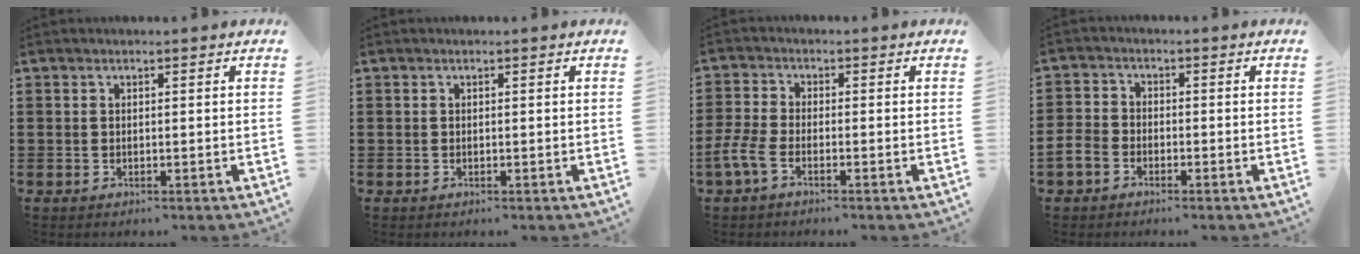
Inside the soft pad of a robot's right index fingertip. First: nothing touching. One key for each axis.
{"total": 0.0}
{"total": 3.5, "fx": -2.1, "fy": 1.1, "fz": 2.6, "tx": -0.079, "ty": -0.010, "tz": -0.047}
{"total": 2.8, "fx": -2.0, "fy": 1.8, "fz": 1.0, "tx": -0.044, "ty": -0.002, "tz": -0.047}